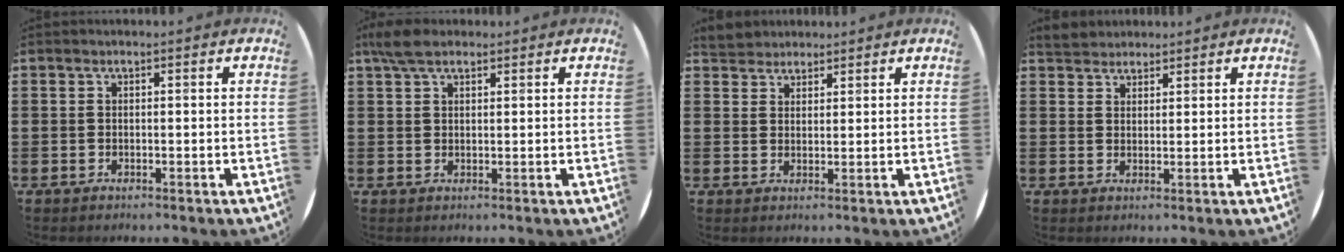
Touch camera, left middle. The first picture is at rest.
{"total": 3.8, "force": [2.8, 1.6, 2.0], "torque": [-0.036, 0.004, 0.050]}
{"total": 3.0, "force": [2.8, 1.1, -0.3], "torque": [-0.002, 0.001, 0.055]}
{"total": 2.8, "force": [2.7, 0.9, -0.1], "torque": [-0.004, 0.002, 0.053]}